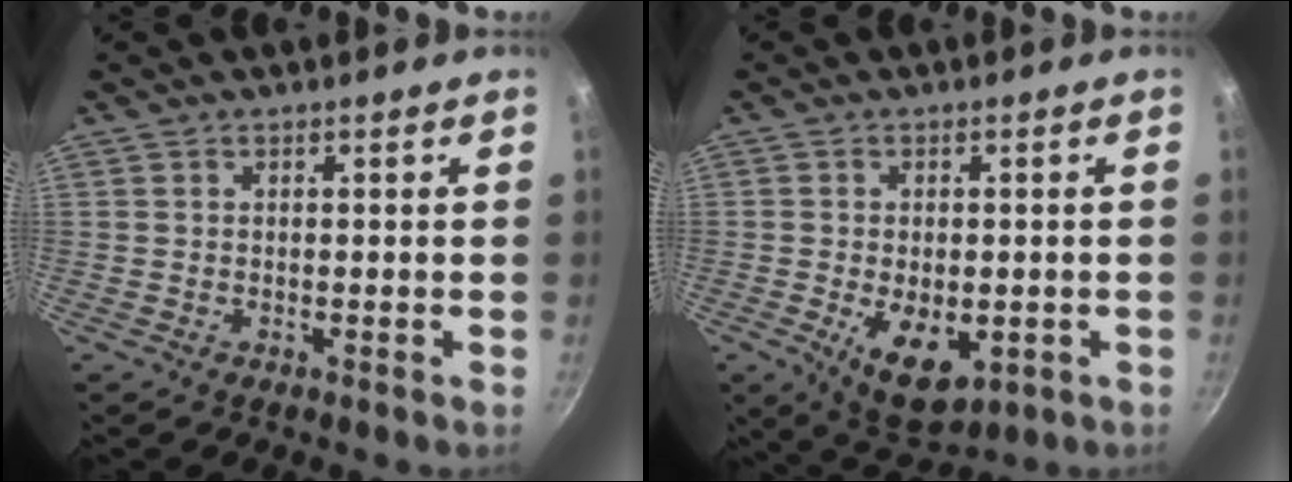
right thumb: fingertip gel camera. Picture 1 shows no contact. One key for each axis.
{"total": 9.9, "fx": -2.6, "fy": 5.7, "fz": 7.8, "tx": -0.099, "ty": -0.007, "tz": -0.023}